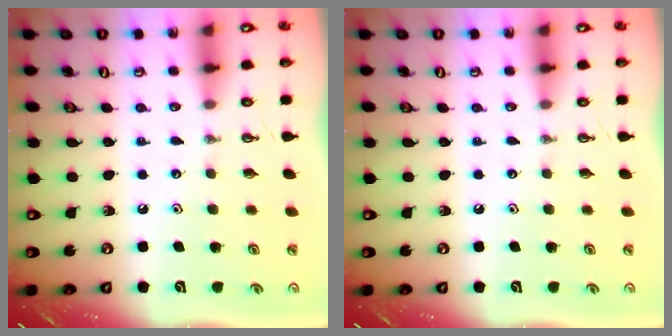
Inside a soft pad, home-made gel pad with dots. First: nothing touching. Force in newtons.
{"total": 0.0}